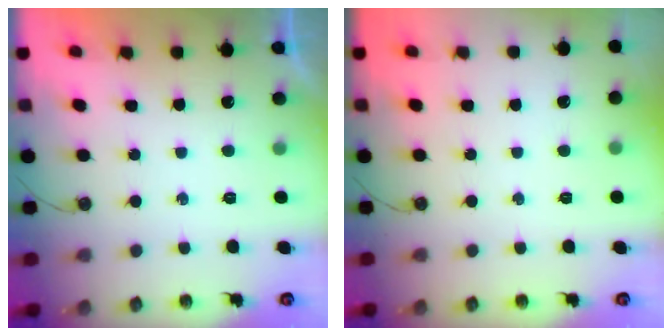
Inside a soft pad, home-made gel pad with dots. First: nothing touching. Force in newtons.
{"total": 0.0}